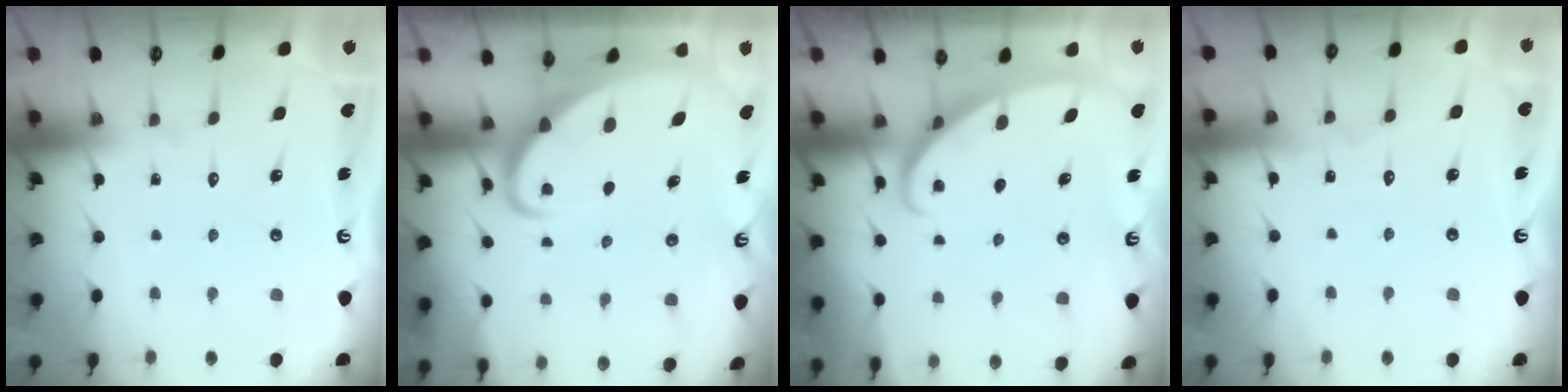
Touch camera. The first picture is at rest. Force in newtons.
{"total": 4.0, "press": 4.0, "slide": 0.4}
{"total": 2.7, "press": 2.7, "slide": 0.1}
{"total": 2.1, "press": 2.1, "slide": 0.3}